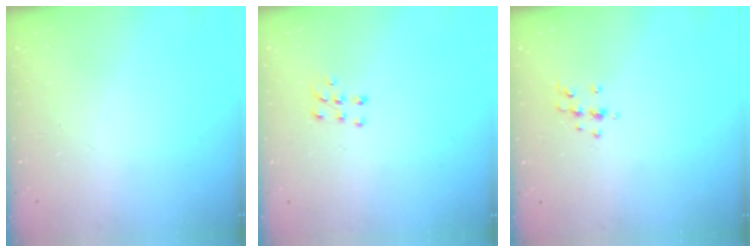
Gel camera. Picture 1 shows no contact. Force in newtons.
{"total": 7.6, "press": 7.6, "slide": 0.5}
{"total": 7.0, "press": 7.0, "slide": 0.6}